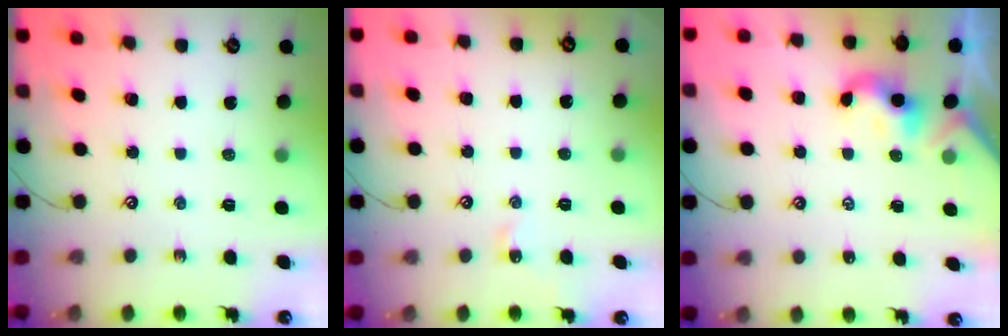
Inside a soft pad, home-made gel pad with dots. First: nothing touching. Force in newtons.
{"total": 2.2, "press": 2.1, "slide": 0.6}
{"total": 2.4, "press": 2.4, "slide": 0.2}